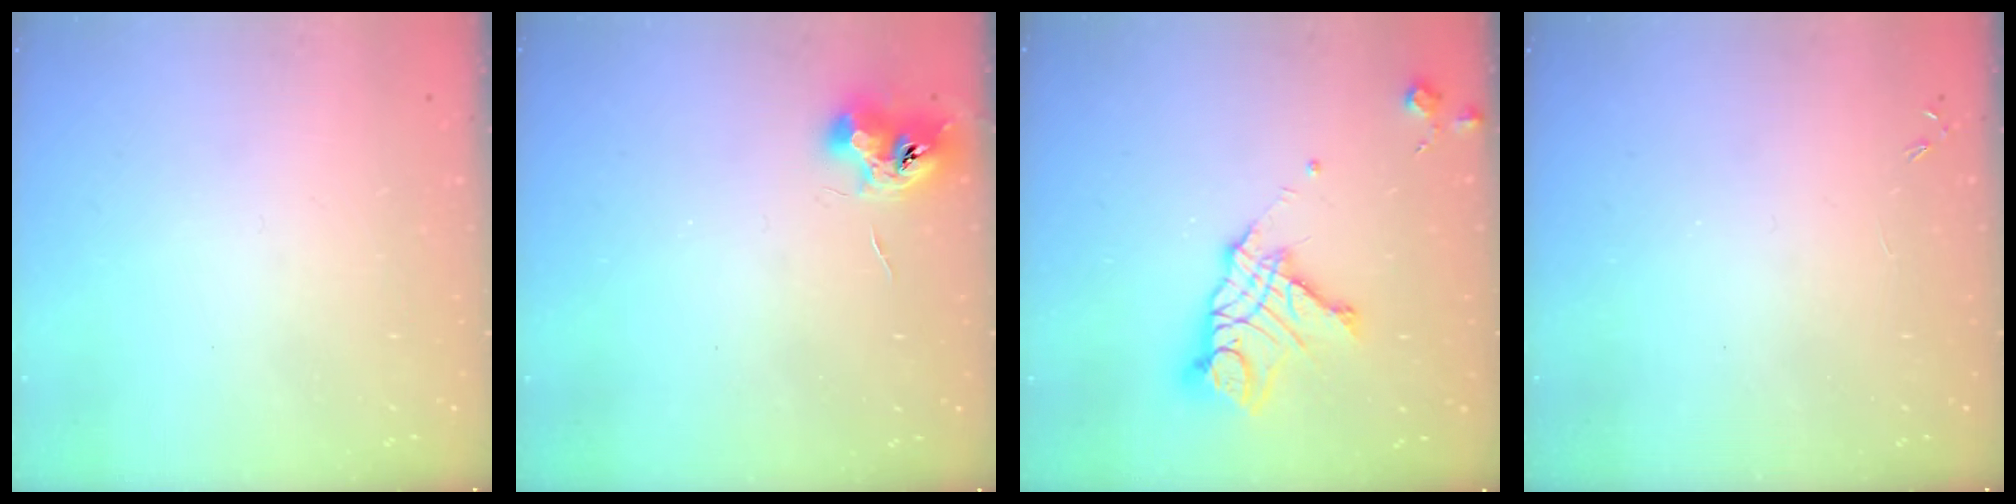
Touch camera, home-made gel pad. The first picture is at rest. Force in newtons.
{"total": 9.0, "press": 9.0, "slide": 0.2}
{"total": 14.8, "press": 14.7, "slide": 1.4}
{"total": 0.0}